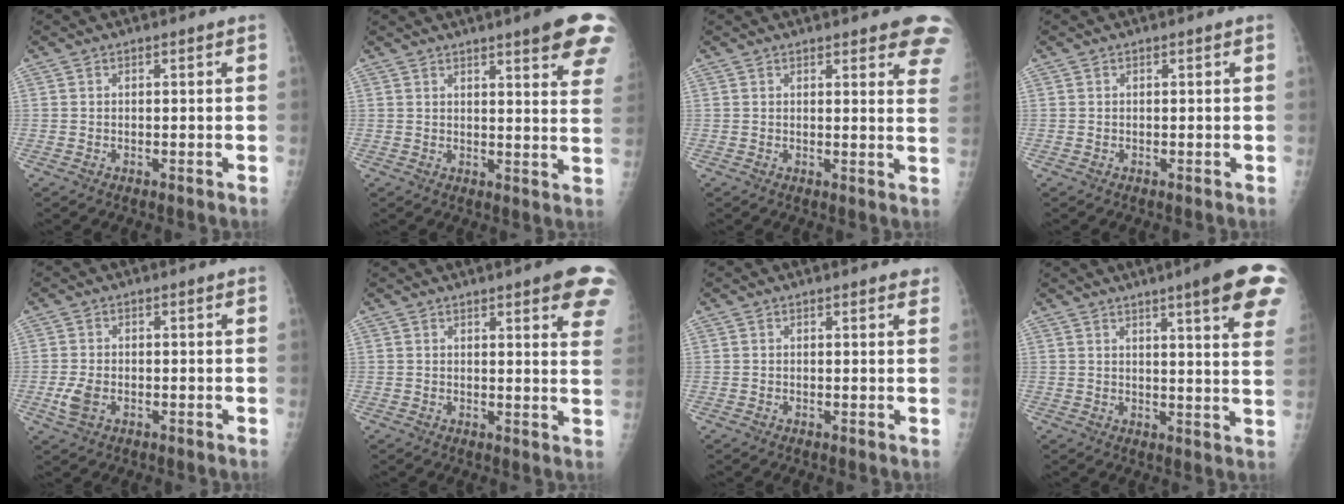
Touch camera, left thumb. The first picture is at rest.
{"total": 13.2, "force": [8.5, 2.1, 9.9], "torque": [-0.095, -0.034, 0.088]}
{"total": 9.4, "force": [6.9, 2.6, 5.9], "torque": [-0.034, -0.027, 0.063]}
{"total": 0.0}
{"total": 3.5, "force": [-1.2, 2.2, 2.5], "torque": [-0.058, 0.003, -0.019]}
{"total": 10.9, "force": [6.4, 2.4, 8.5], "torque": [-0.074, -0.020, 0.062]}
{"total": 1.2, "force": [1.0, 0.5, 0.6], "torque": [0.000, -0.001, 0.008]}
{"total": 15.2, "force": [9.0, 1.7, 12.1], "torque": [-0.134, -0.031, 0.099]}